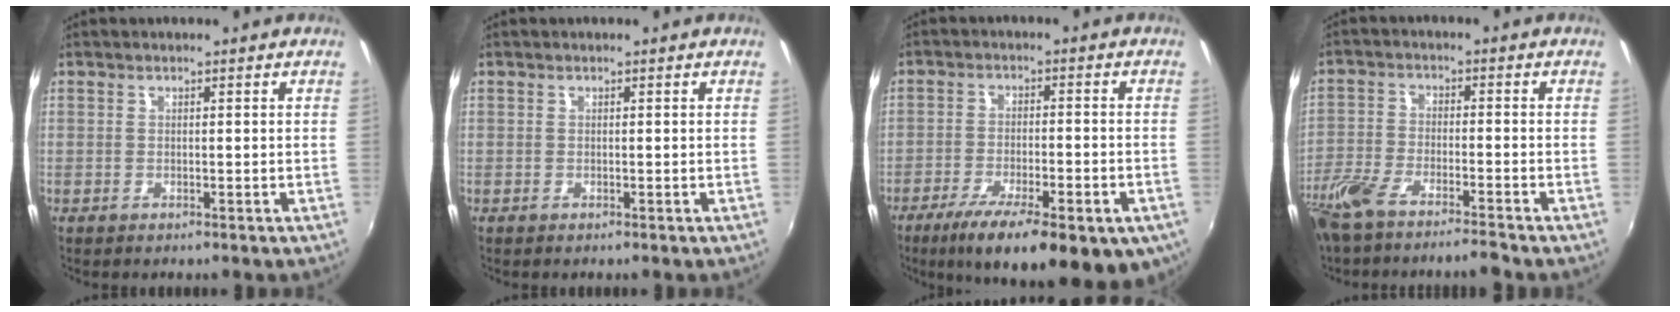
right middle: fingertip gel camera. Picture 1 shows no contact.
{"total": 0.0}
{"total": 19.7, "force": [-11.9, 6.1, 14.5], "torque": [-0.243, -0.054, -0.169]}
{"total": 9.0, "force": [-7.5, 1.1, 4.7], "torque": [-0.119, -0.021, -0.145]}